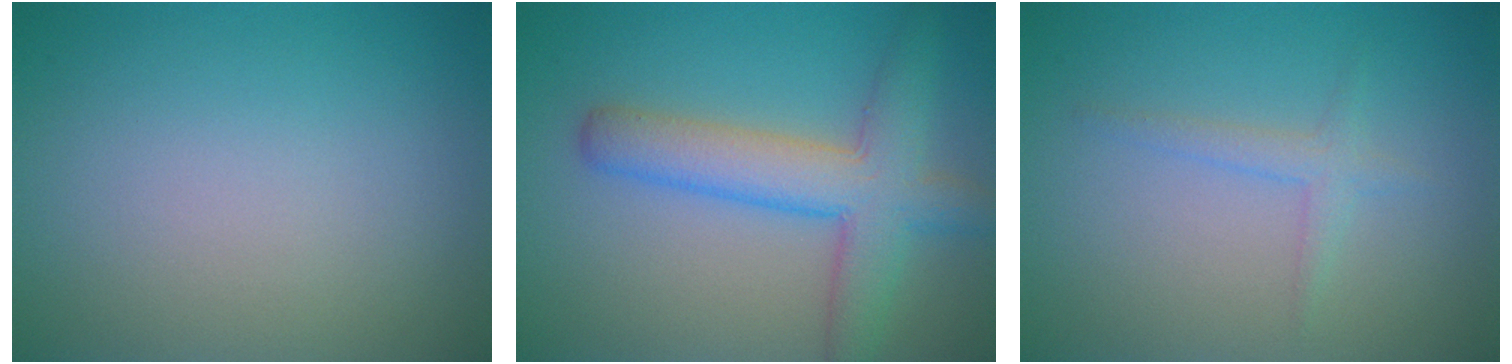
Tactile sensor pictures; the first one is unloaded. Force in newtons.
{"total": 6.1, "press": 6.1, "slide": 0.2}
{"total": 1.4, "press": 1.4, "slide": 0.1}